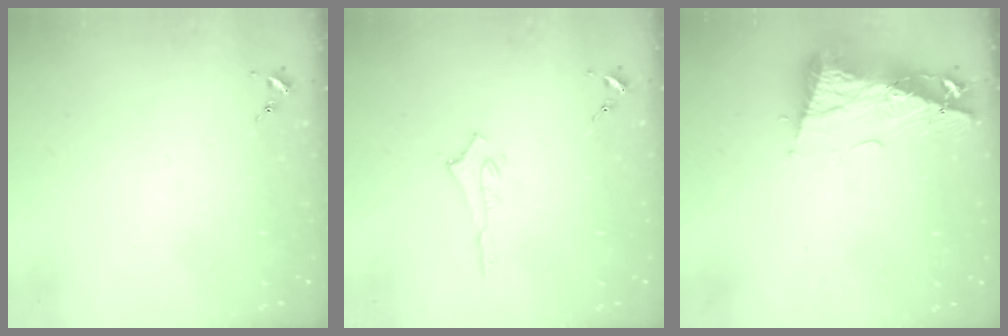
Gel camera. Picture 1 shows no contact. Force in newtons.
{"total": 2.5, "press": 2.5, "slide": 0.2}
{"total": 11.0, "press": 10.9, "slide": 1.3}